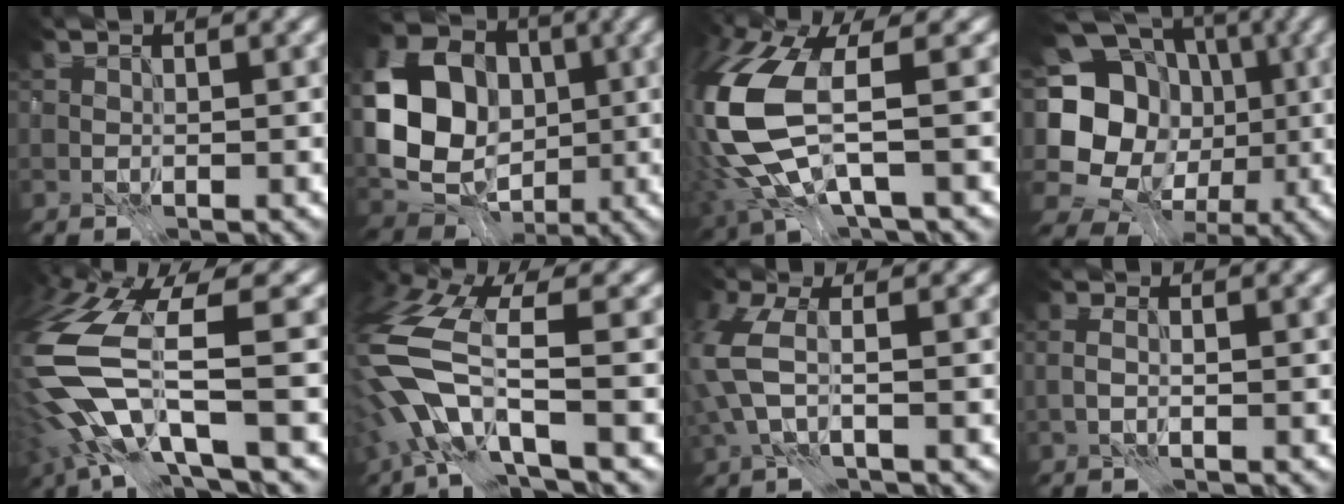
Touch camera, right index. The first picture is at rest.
{"total": 12.2, "force": [-0.5, 9.6, 7.5], "torque": [-0.159, 0.008, -0.032]}
{"total": 11.1, "force": [-1.2, 5.2, 9.7], "torque": [-0.259, -0.027, -0.026]}
{"total": 17.0, "force": [-3.2, 15.2, 6.9], "torque": [-0.157, 0.021, -0.076]}
{"total": 11.3, "force": [-3.9, 4.3, 9.7], "torque": [-0.225, -0.018, -0.082]}
{"total": 8.6, "force": [-3.6, 3.2, 7.1], "torque": [-0.166, -0.001, -0.088]}
{"total": 4.0, "force": [-0.7, 2.0, 3.4], "torque": [-0.098, -0.002, -0.023]}
{"total": 0.8, "force": [-0.7, -0.1, 0.4], "torque": [-0.009, -0.001, -0.015]}